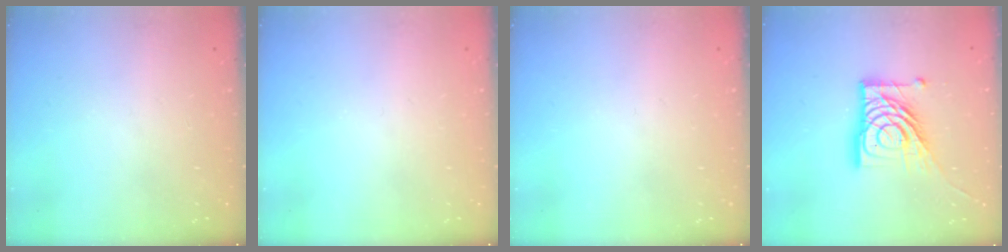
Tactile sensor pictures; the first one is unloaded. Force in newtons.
{"total": 0.0}
{"total": 0.0}
{"total": 17.8, "press": 17.7, "slide": 2.0}